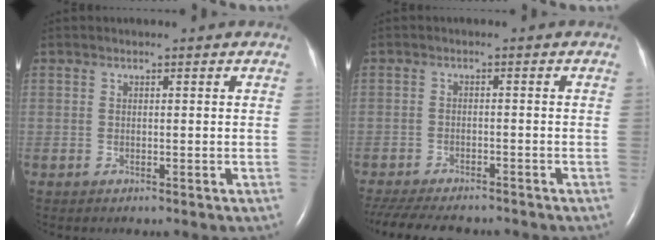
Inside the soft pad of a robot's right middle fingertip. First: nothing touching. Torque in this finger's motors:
{"motor_torque": [0.28, -0.30, 0.03, 0.04]}